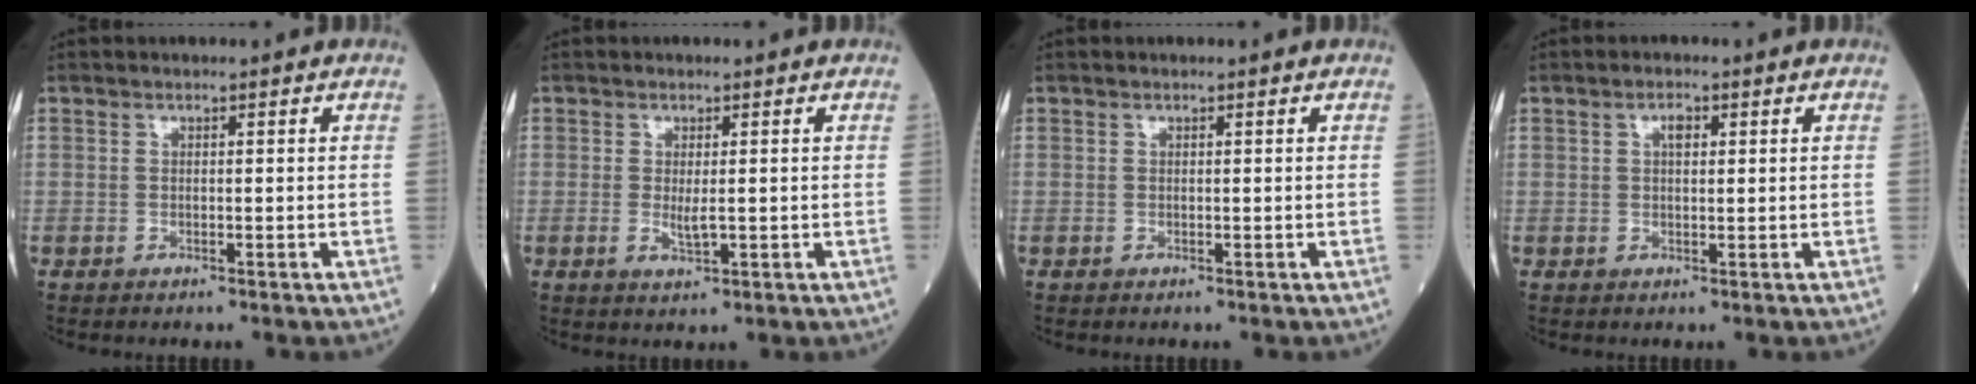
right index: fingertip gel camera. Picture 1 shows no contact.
{"total": 2.4, "force": [-0.2, 0.6, 2.3], "torque": [-0.047, -0.005, -0.001]}
{"total": 0.0}
{"total": 1.7, "force": [0.6, 0.8, 1.4], "torque": [-0.025, 0.003, 0.009]}